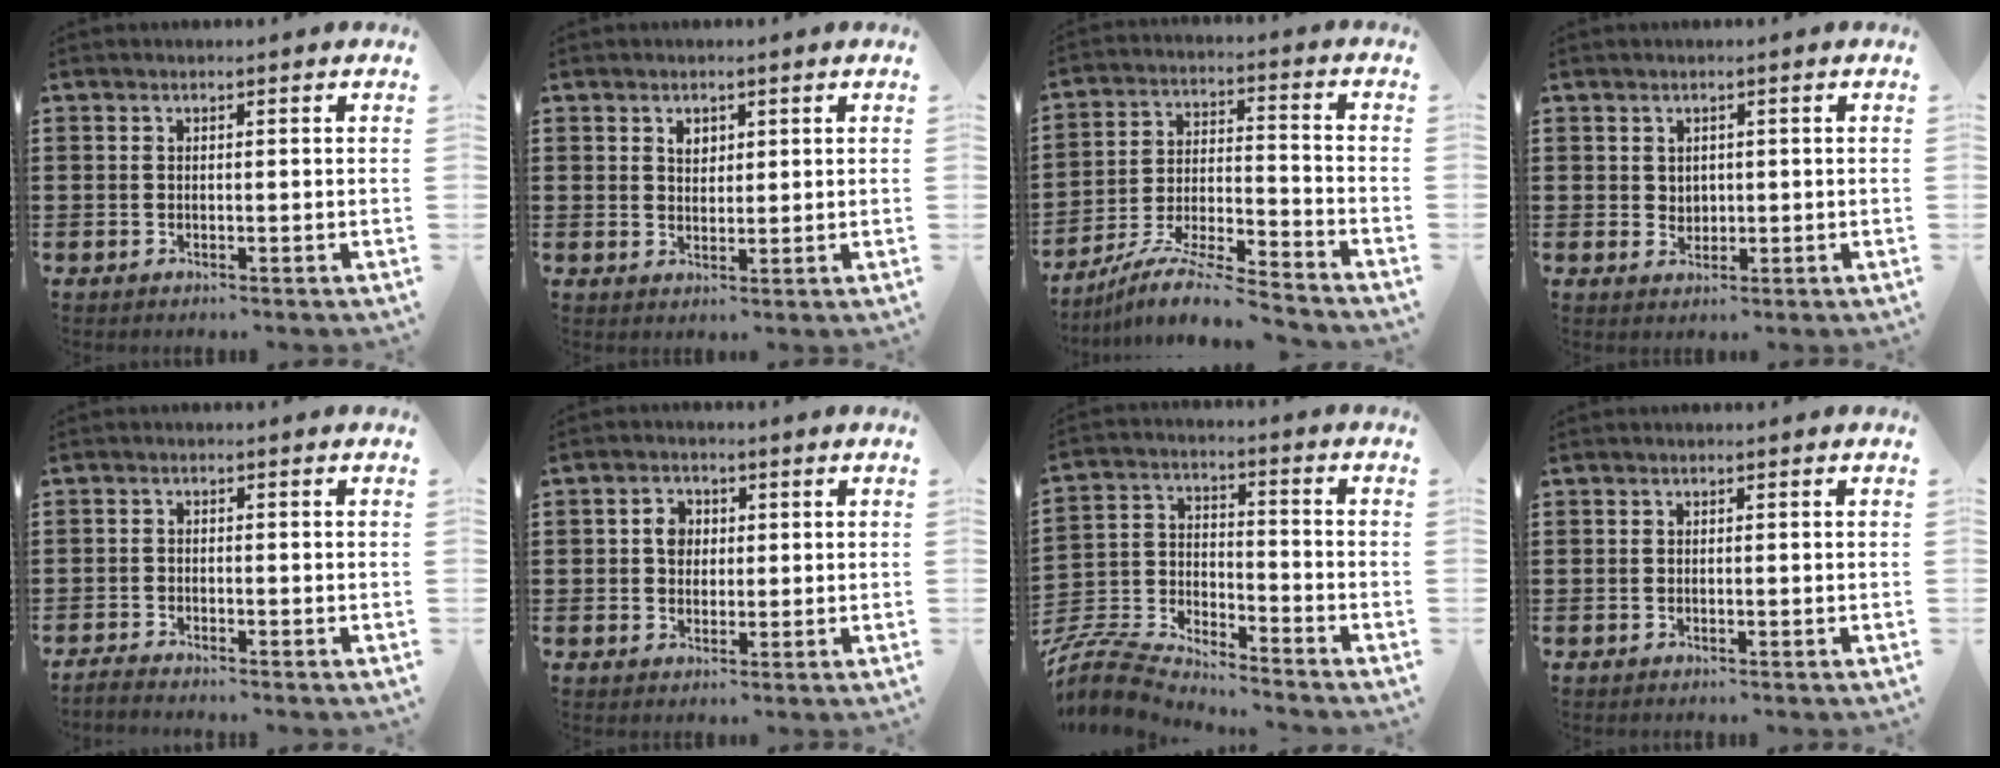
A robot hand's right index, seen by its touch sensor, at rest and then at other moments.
{"total": 1.0, "force": [0.6, 0.6, -0.6], "torque": [0.011, 0.003, 0.013]}
{"total": 8.7, "force": [-8.1, -0.1, 3.2], "torque": [-0.063, -0.002, -0.164]}
{"total": 1.6, "force": [0.7, 1.4, 0.3], "torque": [-0.011, 0.007, 0.013]}
{"total": 1.6, "force": [-1.6, 0.0, -0.1], "torque": [-0.003, 0.002, -0.034]}
{"total": 2.2, "force": [0.0, 2.1, 0.6], "torque": [-0.016, 0.010, -0.001]}
{"total": 6.6, "force": [-6.5, 1.0, 0.9], "torque": [-0.046, -0.009, -0.139]}
{"total": 0.0}